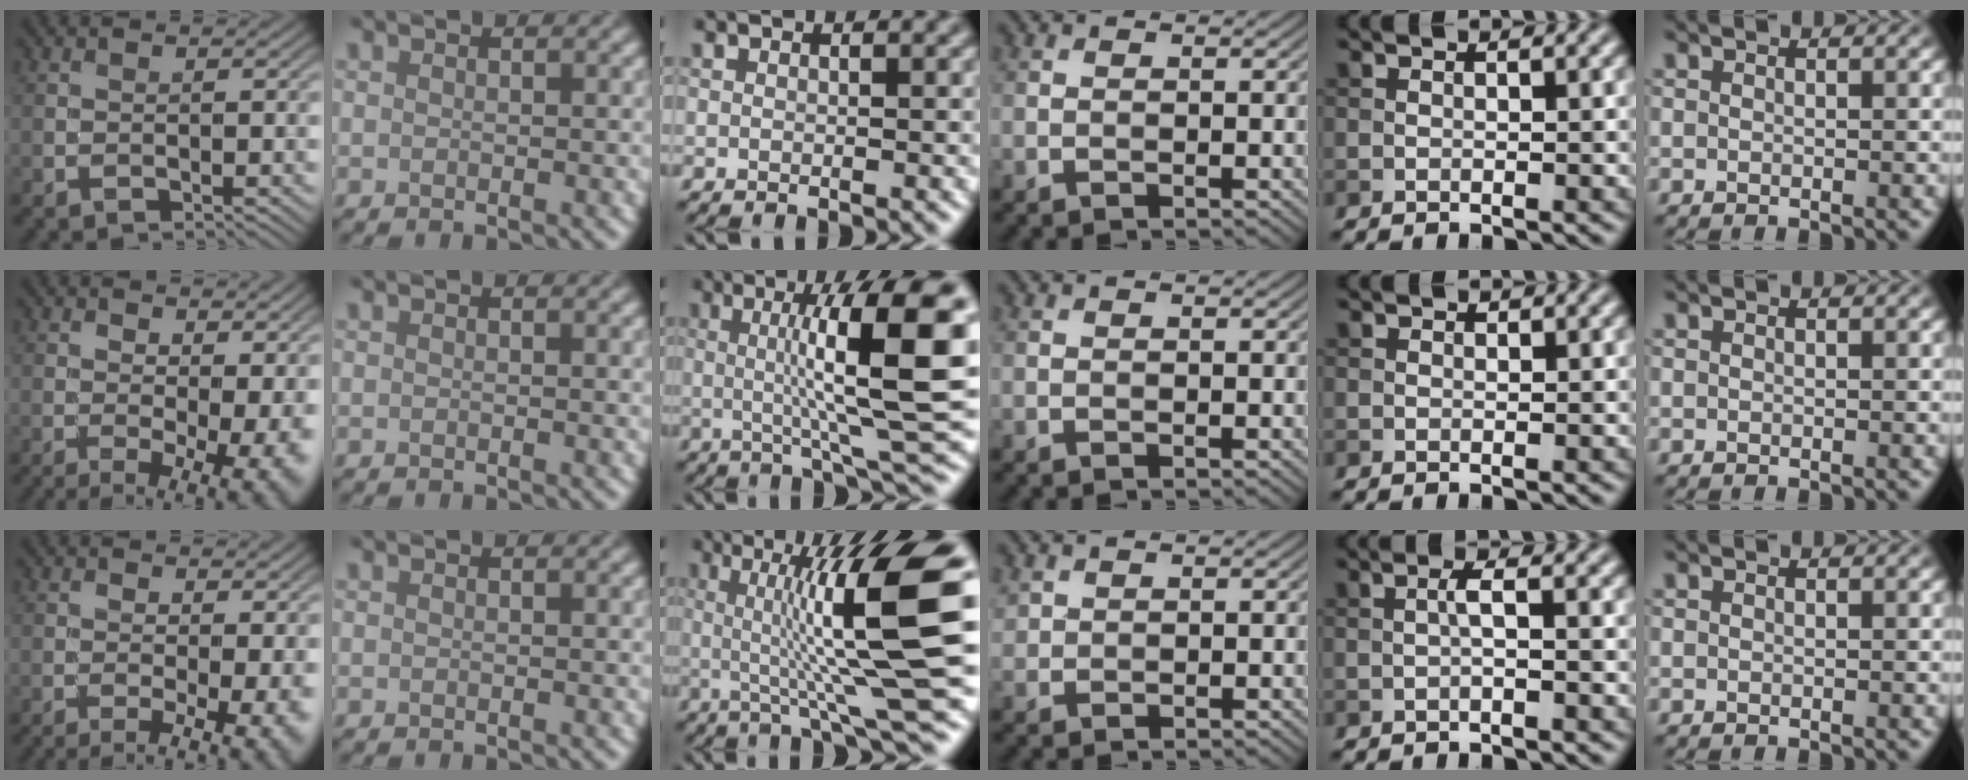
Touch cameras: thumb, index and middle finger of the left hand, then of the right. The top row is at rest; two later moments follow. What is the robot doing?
{"motion": "screw", "object": "dispenser bottle"}